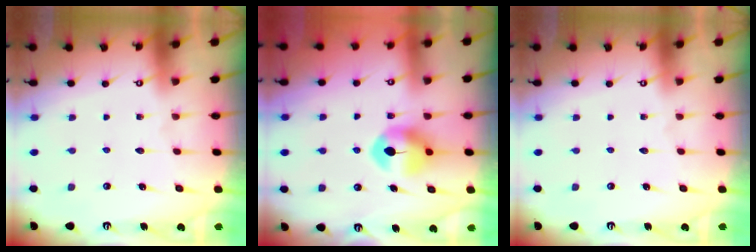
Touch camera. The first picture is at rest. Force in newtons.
{"total": 8.7, "press": 8.7, "slide": 0.4}
{"total": 0.0}